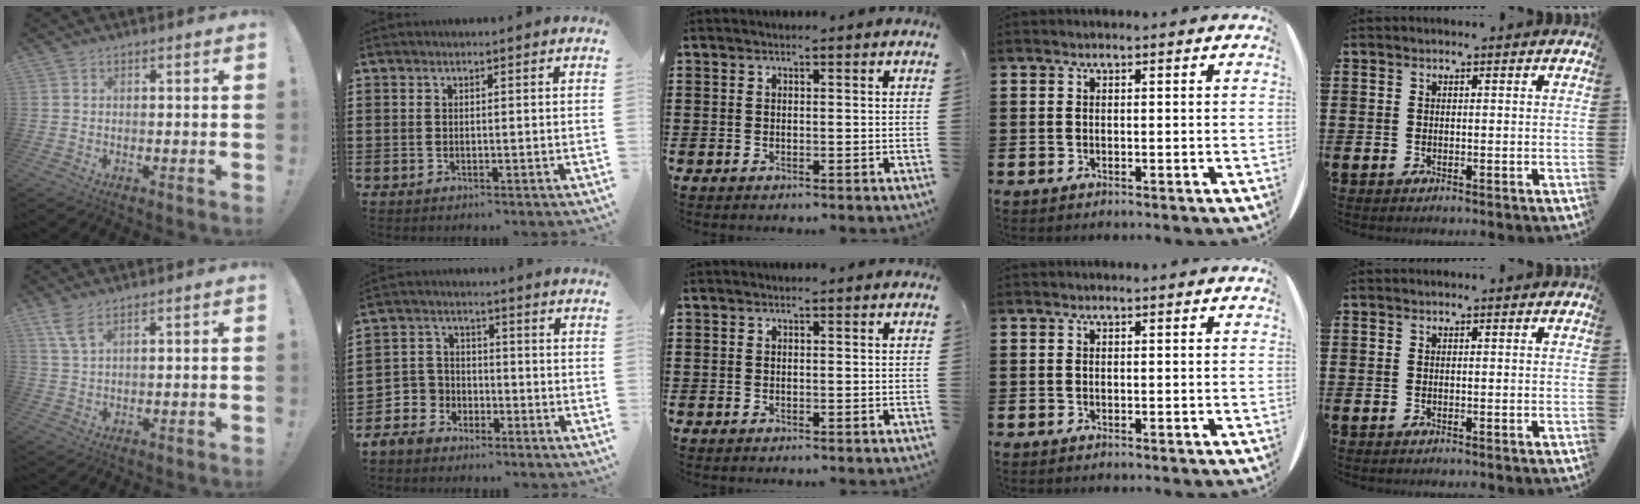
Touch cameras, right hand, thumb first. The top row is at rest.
{"thumb": {"total": 4.8, "force": [2.9, 1.1, 3.6], "torque": [-0.075, -0.007, 0.053]}, "index": {"total": 4.9, "force": [-3.0, 3.8, 0.6], "torque": [-0.054, -0.002, -0.071]}}